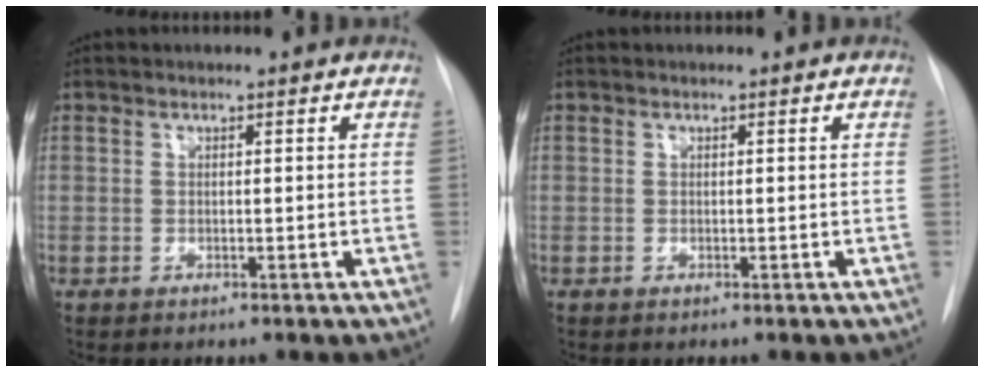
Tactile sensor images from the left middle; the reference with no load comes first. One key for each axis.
{"total": 0.0}